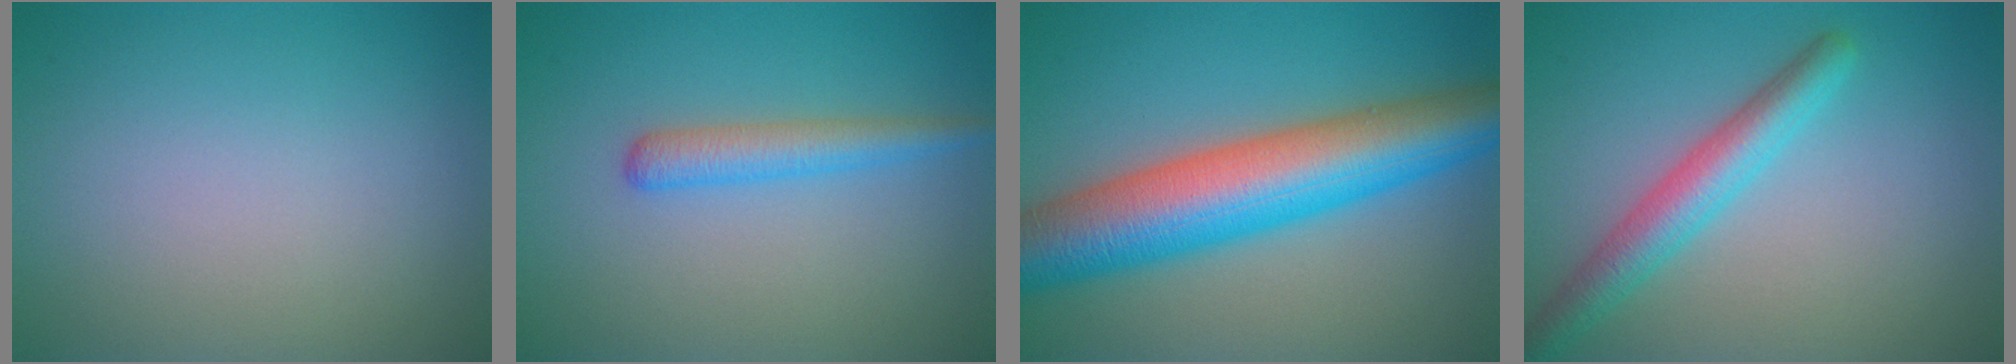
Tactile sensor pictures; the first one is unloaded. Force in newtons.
{"total": 2.5, "press": 2.5, "slide": 0.1}
{"total": 11.5, "press": 11.5, "slide": 0.3}
{"total": 4.0, "press": 4.0, "slide": 0.2}